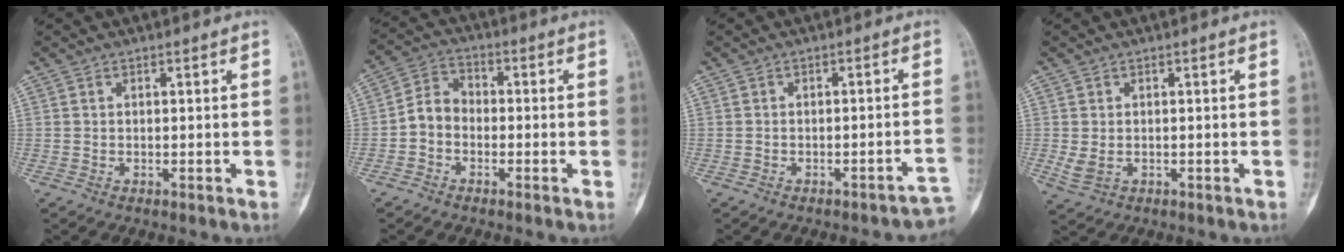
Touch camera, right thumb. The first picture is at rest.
{"total": 5.6, "force": [-1.6, 4.6, 2.9], "torque": [-0.037, 0.024, -0.044]}
{"total": 4.1, "force": [-2.9, 1.2, 2.6], "torque": [-0.014, 0.033, -0.031]}
{"total": 2.6, "force": [-0.1, 1.8, 1.8], "torque": [-0.042, -0.002, 0.006]}